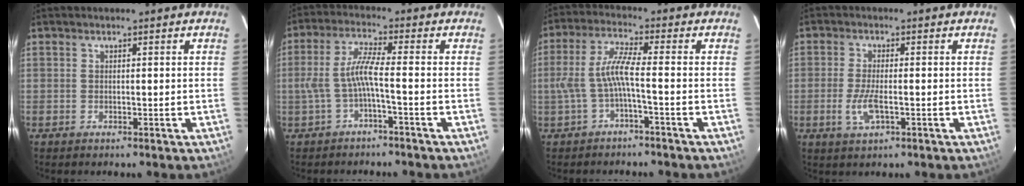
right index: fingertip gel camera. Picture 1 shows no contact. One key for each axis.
{"total": 5.6, "fx": -2.1, "fy": -0.1, "fz": 5.2, "tx": -0.124, "ty": 0.008, "tz": -0.035}
{"total": 6.3, "fx": -2.1, "fy": 0.1, "fz": 5.9, "tx": -0.138, "ty": 0.007, "tz": -0.035}
{"total": 5.0, "fx": -1.6, "fy": 1.5, "fz": 4.5, "tx": -0.099, "ty": -0.007, "tz": -0.031}